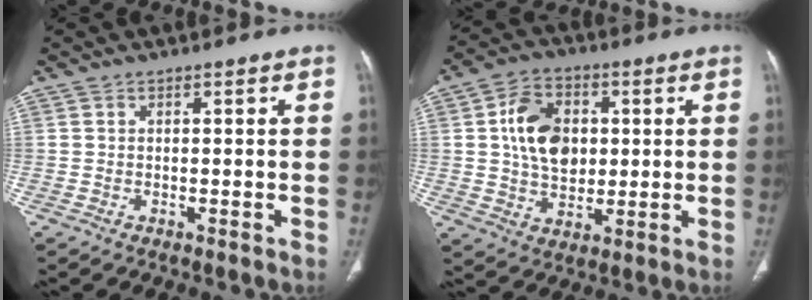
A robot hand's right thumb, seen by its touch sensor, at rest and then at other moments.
{"total": 12.2, "force": [2.0, 8.7, 8.3], "torque": [-0.116, -0.001, 0.035]}